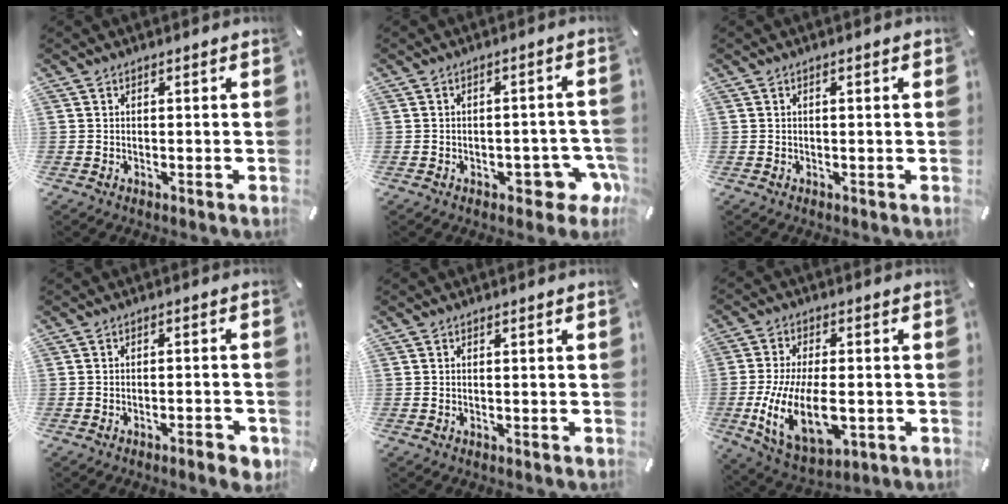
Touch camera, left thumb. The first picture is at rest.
{"total": 8.7, "force": [-3.5, 4.5, 6.6], "torque": [-0.062, 0.009, -0.054]}
{"total": 0.9, "force": [0.1, 0.1, 0.8], "torque": [-0.016, 0.001, 0.002]}
{"total": 3.9, "force": [-2.4, 1.1, 2.9], "torque": [-0.042, 0.010, -0.041]}
{"total": 0.0}
{"total": 16.1, "force": [-3.3, 8.8, 13.1], "torque": [-0.258, -0.010, -0.054]}